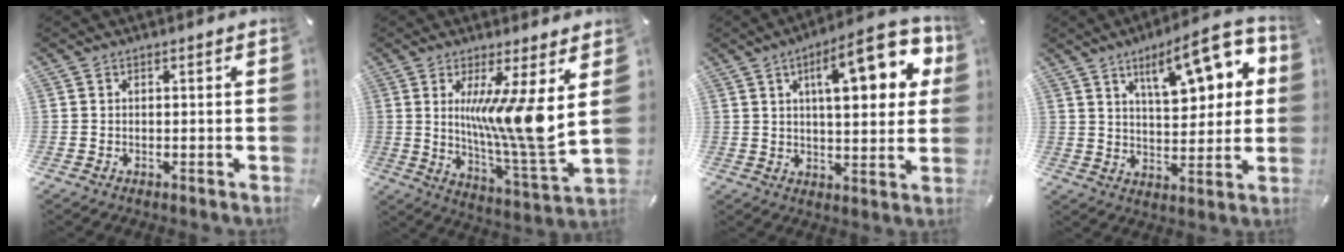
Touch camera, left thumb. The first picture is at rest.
{"total": 14.8, "force": [3.8, 1.0, 14.2], "torque": [-0.252, -0.041, 0.051]}
{"total": 18.6, "force": [7.1, 7.1, 15.7], "torque": [-0.220, -0.017, 0.104]}
{"total": 14.7, "force": [7.4, 6.1, 11.2], "torque": [-0.154, -0.029, 0.119]}